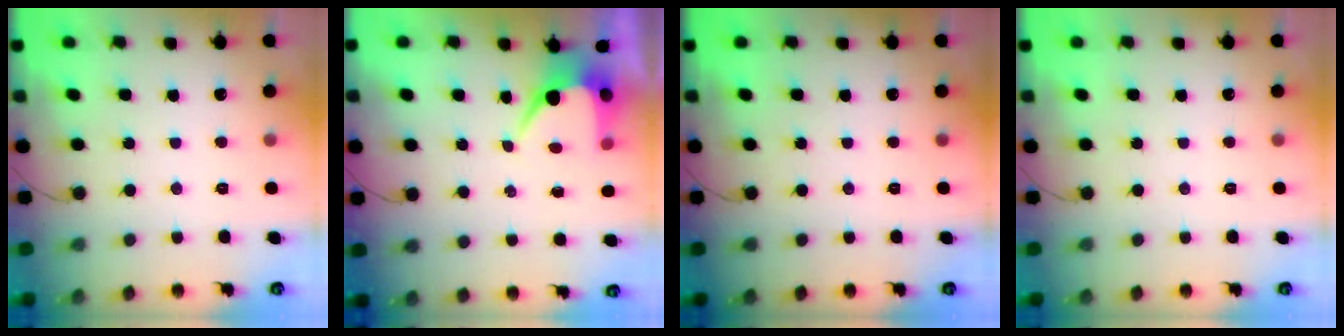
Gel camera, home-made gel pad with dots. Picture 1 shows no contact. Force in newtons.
{"total": 6.7, "press": 6.7, "slide": 0.3}
{"total": 0.0}
{"total": 0.0}